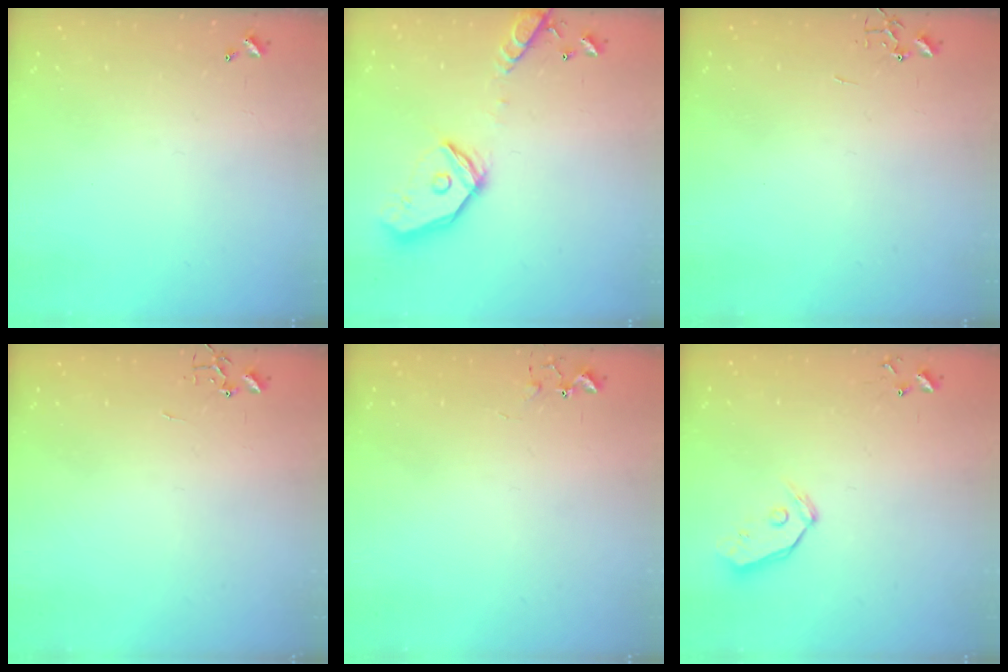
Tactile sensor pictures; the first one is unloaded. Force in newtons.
{"total": 17.6, "press": 17.4, "slide": 2.7}
{"total": 0.0}
{"total": 0.0}
{"total": 5.8, "press": 5.7, "slide": 0.7}
{"total": 6.9, "press": 6.9, "slide": 0.7}